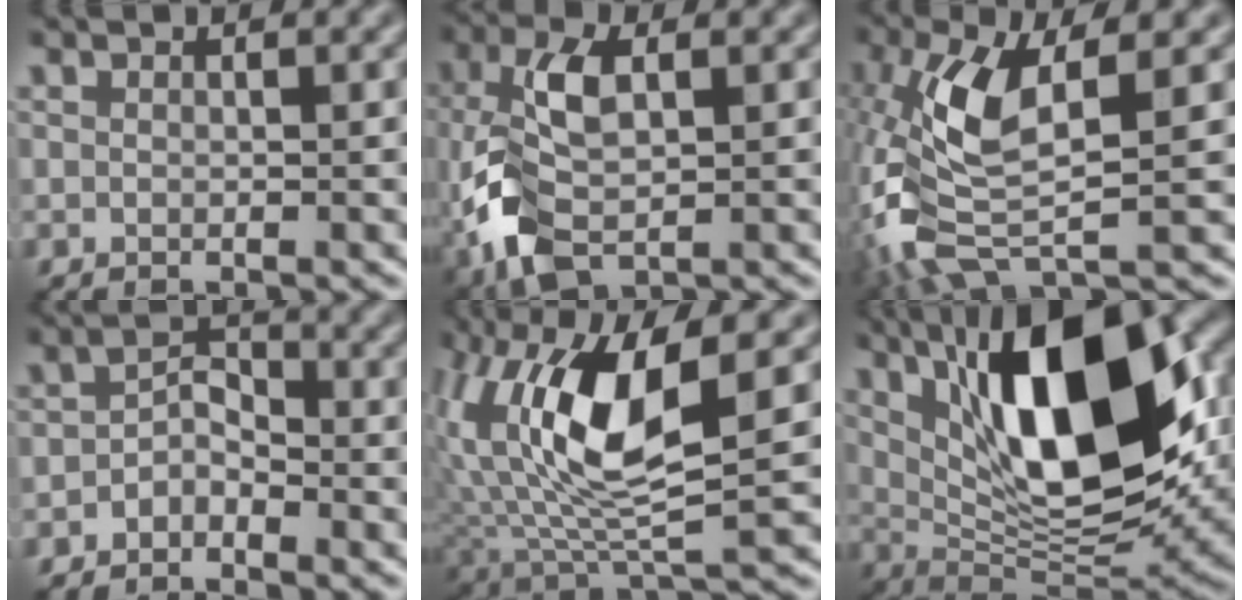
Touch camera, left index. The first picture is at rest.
{"total": 7.2, "force": [-2.1, 3.8, 5.8], "torque": [-0.142, -0.003, -0.045]}
{"total": 9.0, "force": [-0.4, 3.5, 8.3], "torque": [-0.198, -0.004, -0.017]}
{"total": 2.1, "force": [-1.5, 1.1, 1.0], "torque": [-0.023, 0.007, -0.030]}
{"total": 11.0, "force": [2.4, 4.0, 10.0], "torque": [-0.209, -0.009, 0.048]}
{"total": 14.1, "force": [4.3, 5.2, 12.4], "torque": [-0.191, 0.003, 0.068]}